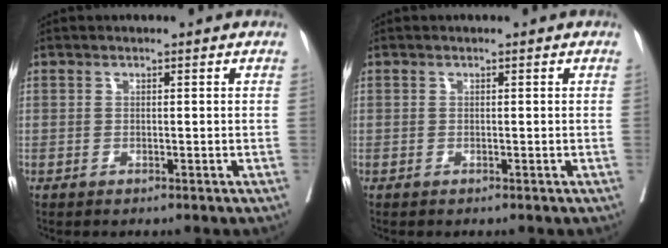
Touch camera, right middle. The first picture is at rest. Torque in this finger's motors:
{"motor_torque": [0.37, -0.56, 0.03, 0.02]}